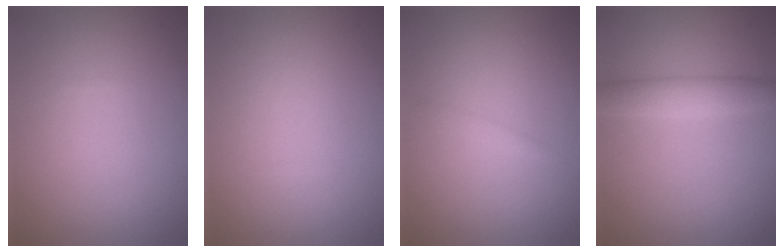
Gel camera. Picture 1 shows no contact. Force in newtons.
{"total": 0.0}
{"total": 0.6, "press": 0.6, "slide": 0.0}
{"total": 2.9, "press": 2.9, "slide": 0.0}